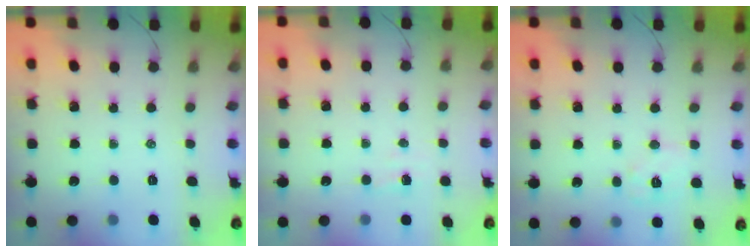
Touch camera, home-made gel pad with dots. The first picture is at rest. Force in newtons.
{"total": 1.8, "press": 1.7, "slide": 0.6}
{"total": 7.1, "press": 7.1, "slide": 1.0}